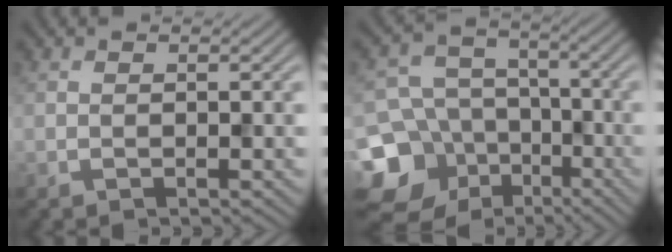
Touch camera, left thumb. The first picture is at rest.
{"total": 15.5, "force": [-7.5, 12.6, 5.0], "torque": [-0.157, -0.046, -0.133]}